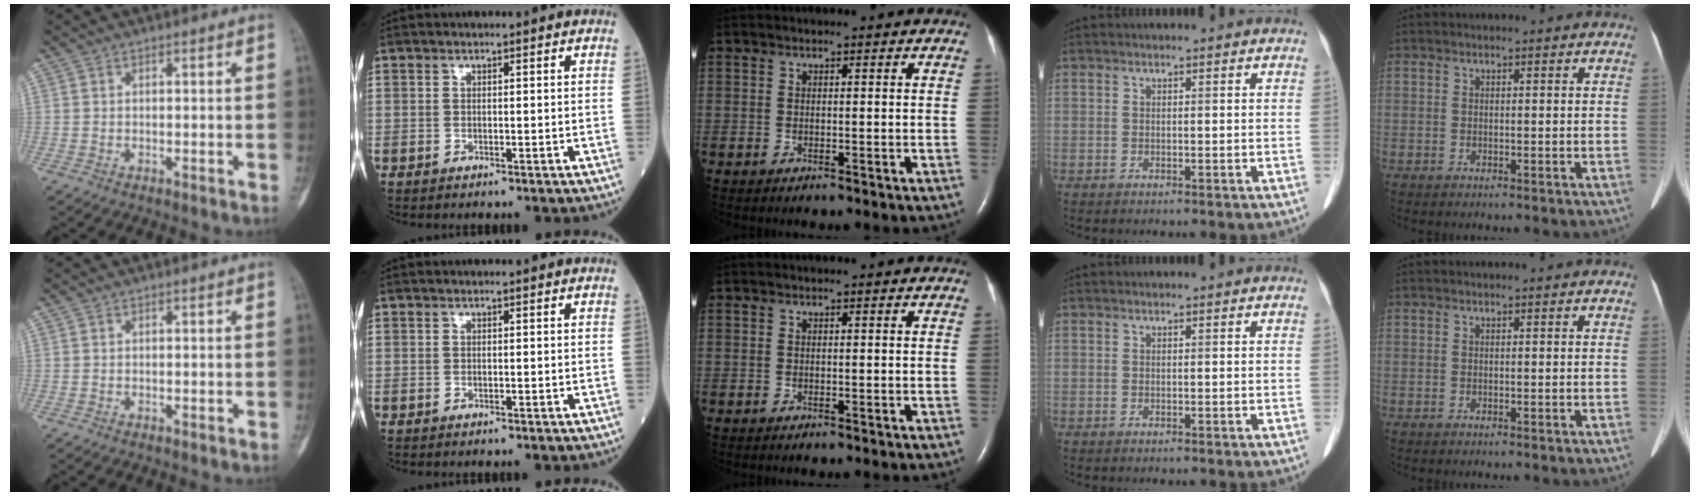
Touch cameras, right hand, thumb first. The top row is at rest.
{}